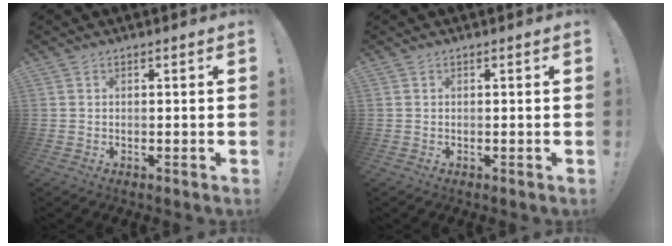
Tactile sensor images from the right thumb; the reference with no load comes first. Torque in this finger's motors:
{"motor_torque": [0.00, 0.04, -0.22, 0.05, 0.02]}